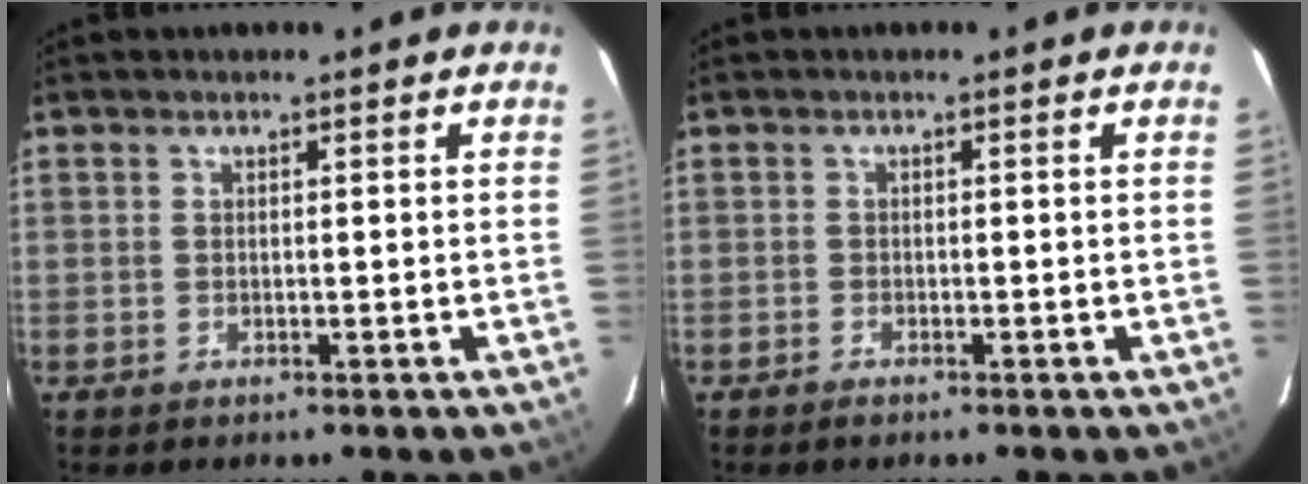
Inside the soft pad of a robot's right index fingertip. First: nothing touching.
{"total": 1.0, "force": [-0.9, 0.4, 0.3], "torque": [-0.010, -0.001, -0.019]}